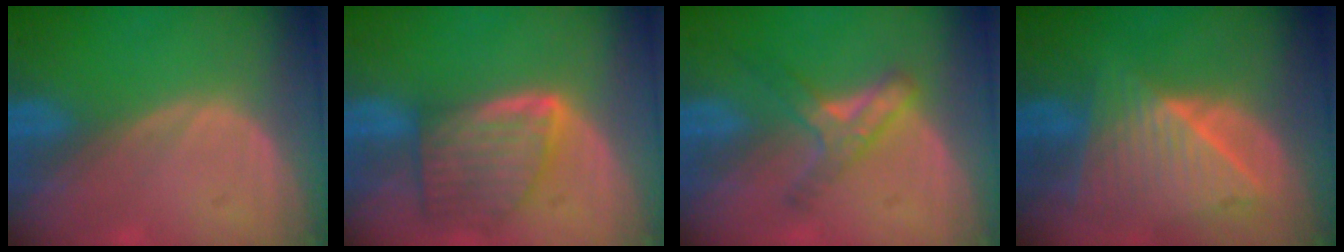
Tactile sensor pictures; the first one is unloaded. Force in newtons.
{"total": 8.0, "press": 7.2, "slide": 3.5}
{"total": 5.1, "press": 5.0, "slide": 0.9}
{"total": 9.2, "press": 8.3, "slide": 4.0}